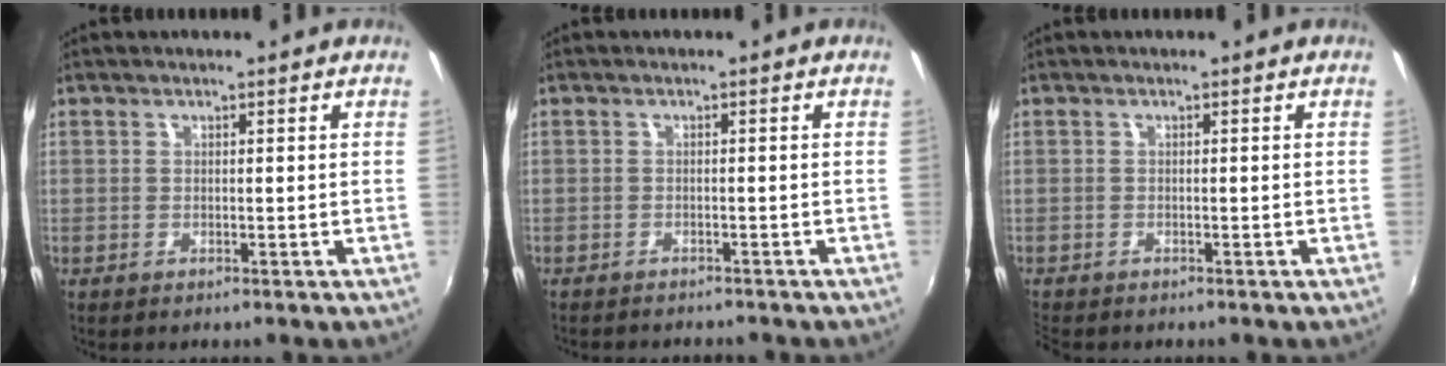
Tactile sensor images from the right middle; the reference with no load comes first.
{"total": 3.9, "force": [-3.6, 0.8, 1.2], "torque": [-0.033, -0.012, -0.054]}
{"total": 1.9, "force": [-1.8, 0.6, 0.5], "torque": [-0.014, -0.012, -0.031]}